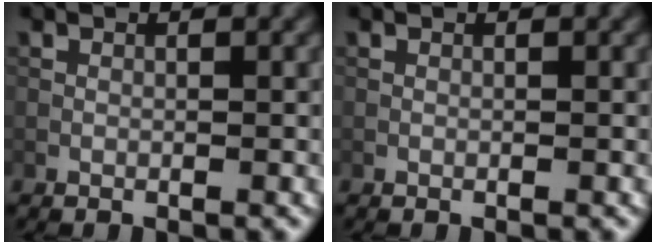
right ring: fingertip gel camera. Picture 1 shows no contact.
{"total": 0.0}